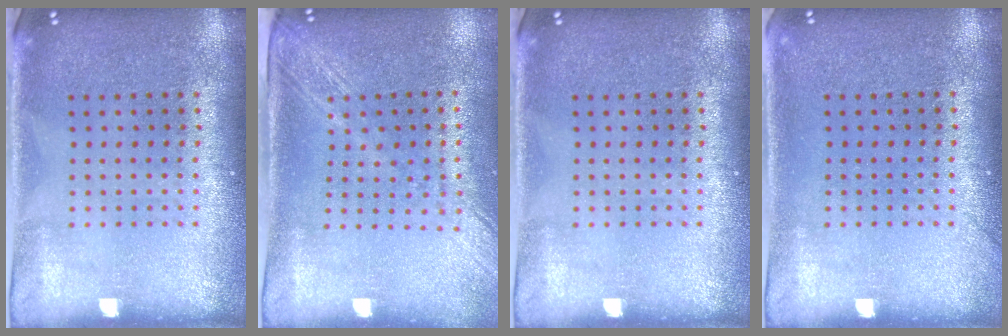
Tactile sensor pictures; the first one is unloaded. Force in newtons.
{"total": 2.0, "press": 1.6, "slide": 1.2}
{"total": 0.0}
{"total": 0.5, "press": 0.5, "slide": 0.1}